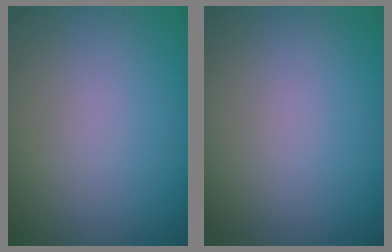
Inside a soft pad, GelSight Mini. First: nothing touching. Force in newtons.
{"total": 0.0}